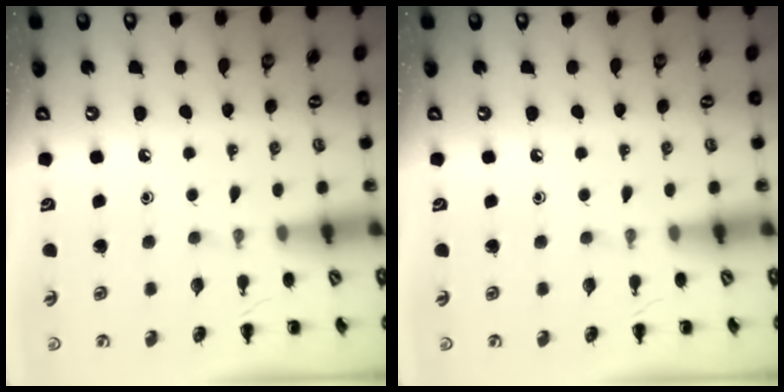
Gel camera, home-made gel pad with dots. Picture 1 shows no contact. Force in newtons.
{"total": 0.0}